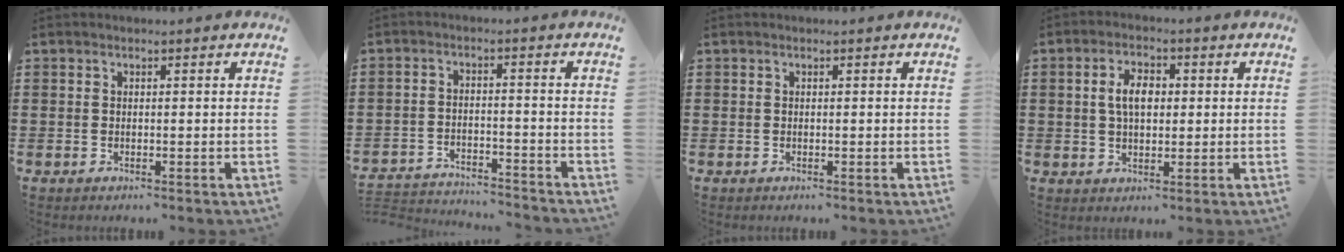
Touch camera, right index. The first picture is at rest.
{"total": 3.4, "force": [-3.3, 0.3, 0.3], "torque": [-0.011, 0.004, -0.072]}
{"total": 0.0}
{"total": 4.9, "force": [0.6, 2.8, 4.0], "torque": [-0.084, 0.012, 0.009]}